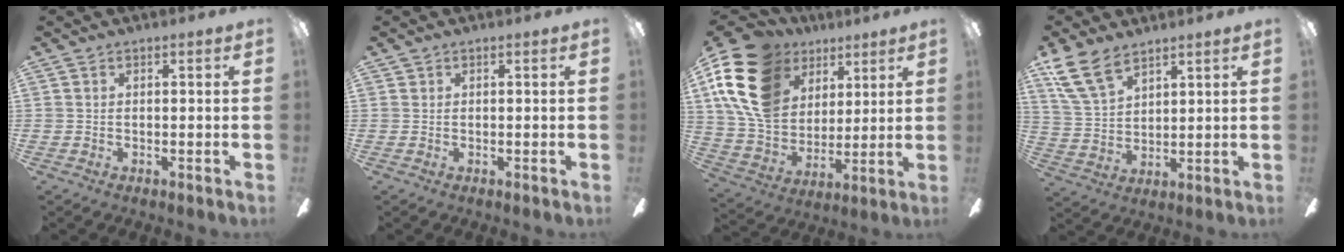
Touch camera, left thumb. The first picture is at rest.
{"total": 0.0}
{"total": 20.3, "force": [9.2, 14.4, 10.9], "torque": [-0.243, -0.028, 0.173]}
{"total": 10.7, "force": [8.0, 4.9, 5.1], "torque": [-0.130, -0.026, 0.156]}